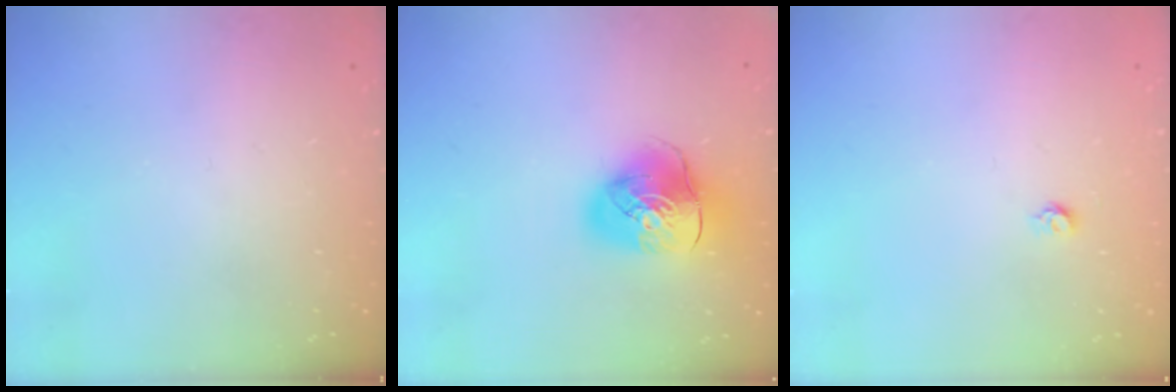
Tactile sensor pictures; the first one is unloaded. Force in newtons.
{"total": 12.1, "press": 11.9, "slide": 1.9}
{"total": 3.4, "press": 3.4, "slide": 0.2}